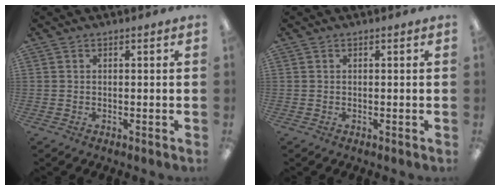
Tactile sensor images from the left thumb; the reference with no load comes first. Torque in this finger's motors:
{"motor_torque": [0.00, 0.00, -0.11, 0.11, 0.00]}